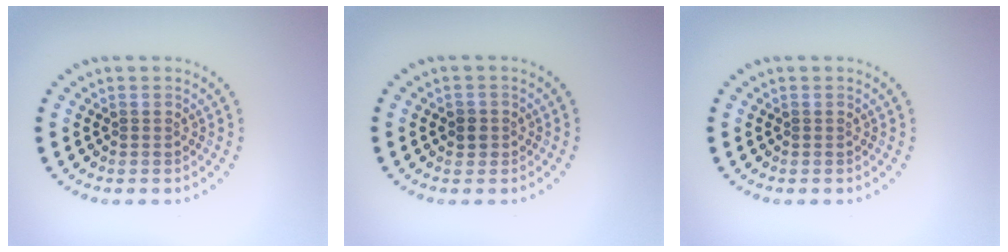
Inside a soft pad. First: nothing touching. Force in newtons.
{"total": 1.3, "press": 1.2, "slide": 0.5}
{"total": 0.0}